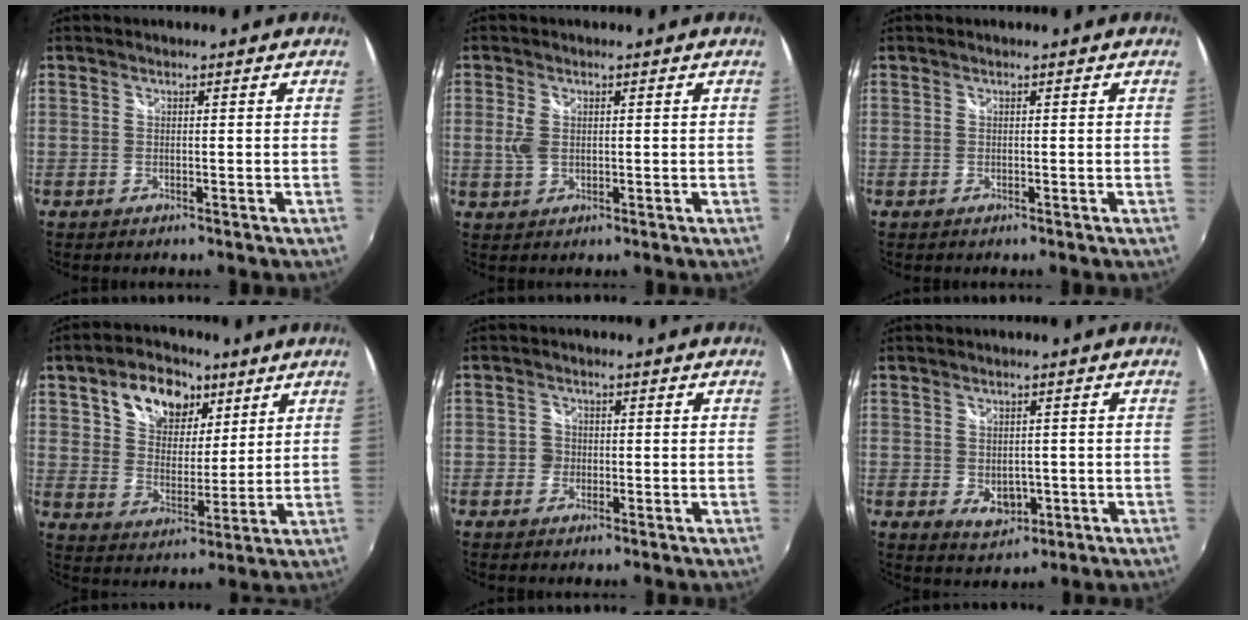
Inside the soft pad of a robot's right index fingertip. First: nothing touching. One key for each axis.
{"total": 3.1, "fx": 0.4, "fy": 2.1, "fz": 2.2, "tx": -0.048, "ty": 0.001, "tz": 0.009}
{"total": 0.0}
{"total": 13.7, "fx": 7.3, "fy": 8.8, "fz": 7.6, "tx": -0.142, "ty": 0.032, "tz": 0.128}
{"total": 2.3, "fx": -0.7, "fy": 2.2, "fz": 0.3, "tx": -0.006, "ty": 0.003, "tz": -0.015}
{"total": 4.5, "fx": -0.7, "fy": 3.4, "fz": 2.8, "tx": -0.047, "ty": -0.008, "tz": -0.006}